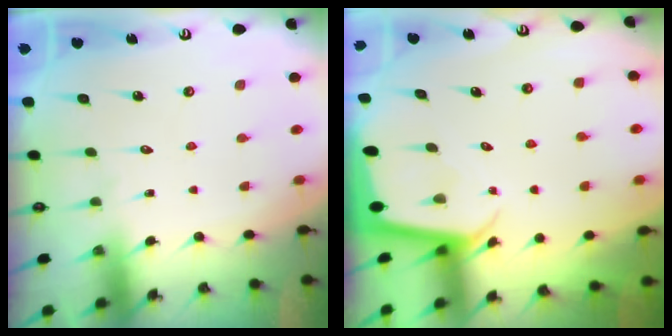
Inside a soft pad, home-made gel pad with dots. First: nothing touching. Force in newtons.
{"total": 2.2, "press": 2.2, "slide": 0.1}